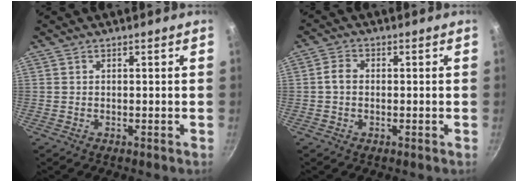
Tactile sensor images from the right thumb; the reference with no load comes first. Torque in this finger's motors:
{"motor_torque": [0.88, 1.06, 0.26, -0.96, 0.01]}